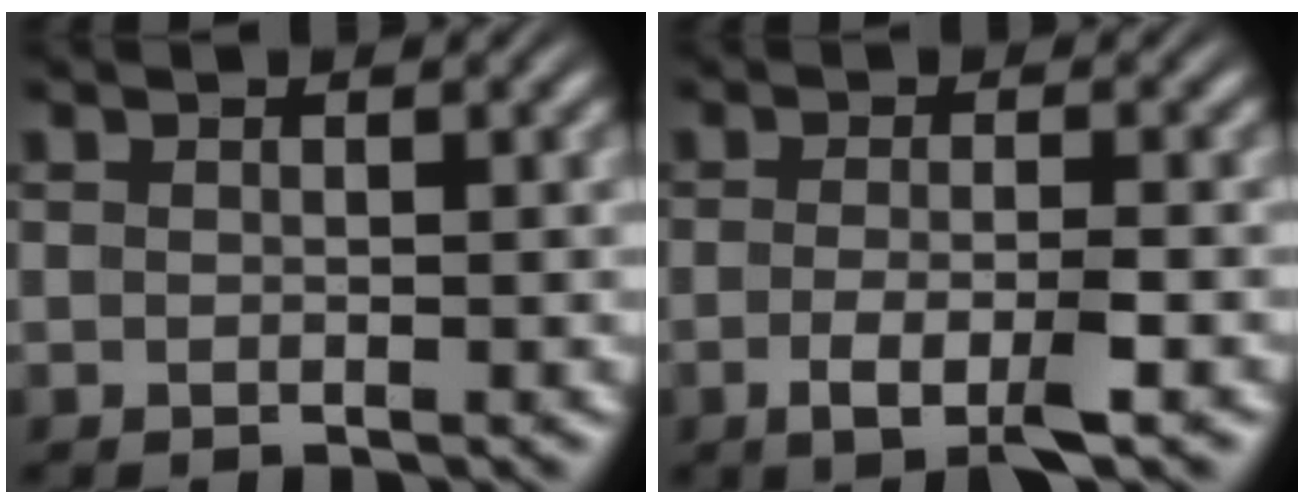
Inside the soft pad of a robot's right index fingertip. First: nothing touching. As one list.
[{"total": 3.5, "force": [-1.7, 0.5, 3.1], "torque": [-0.054, -0.013, -0.026]}]